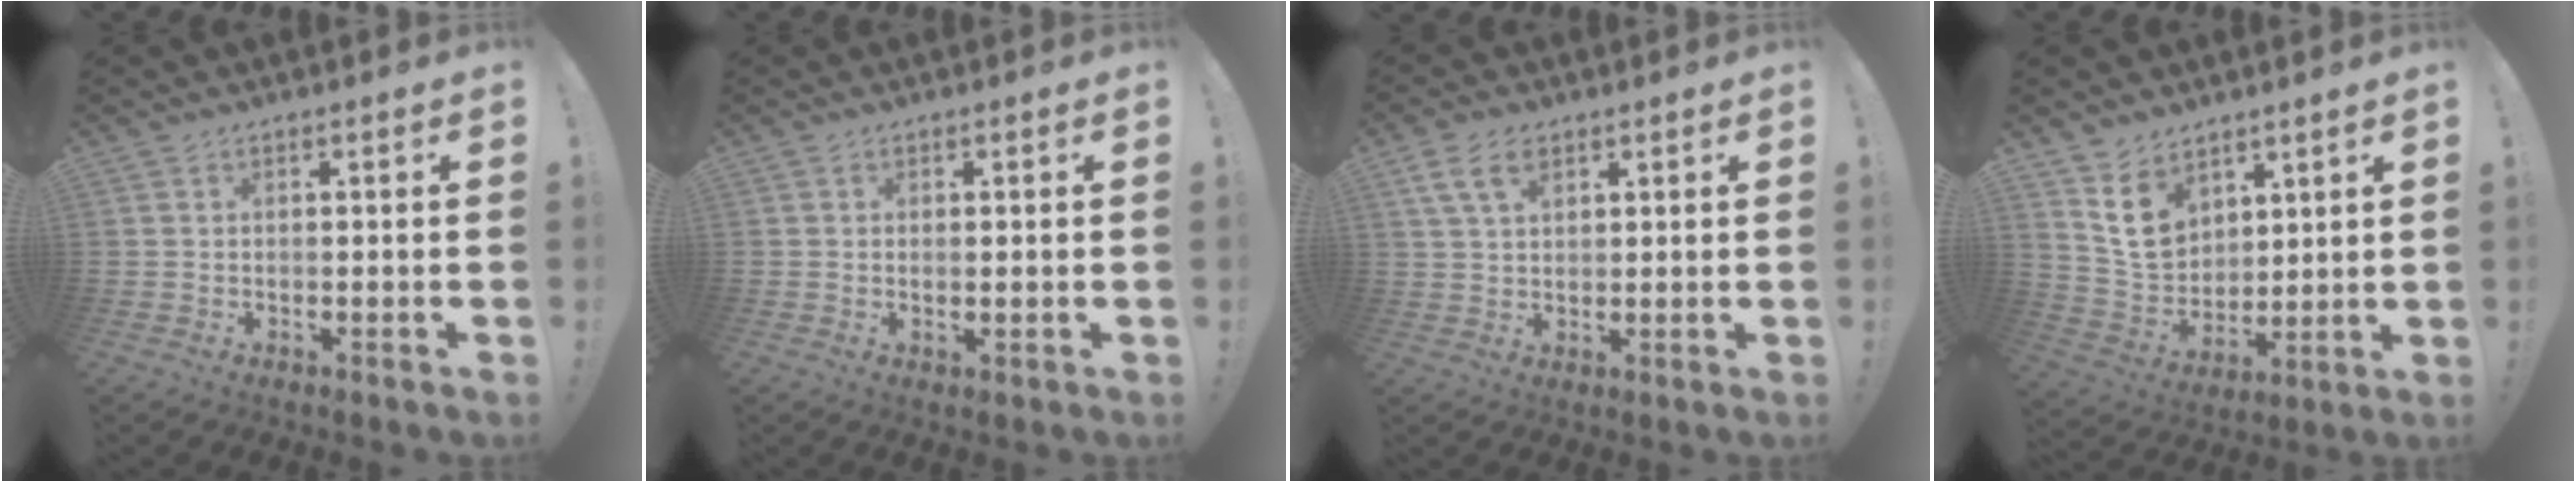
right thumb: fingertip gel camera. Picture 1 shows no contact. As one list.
[{"total": 1.1, "force": [0.7, 0.2, 0.9], "torque": [-0.001, -0.006, 0.009]}, {"total": 7.8, "force": [4.0, 4.7, 4.8], "torque": [-0.086, -0.003, 0.080]}, {"total": 11.9, "force": [7.1, 8.4, 4.5], "torque": [-0.075, -0.043, 0.144]}]